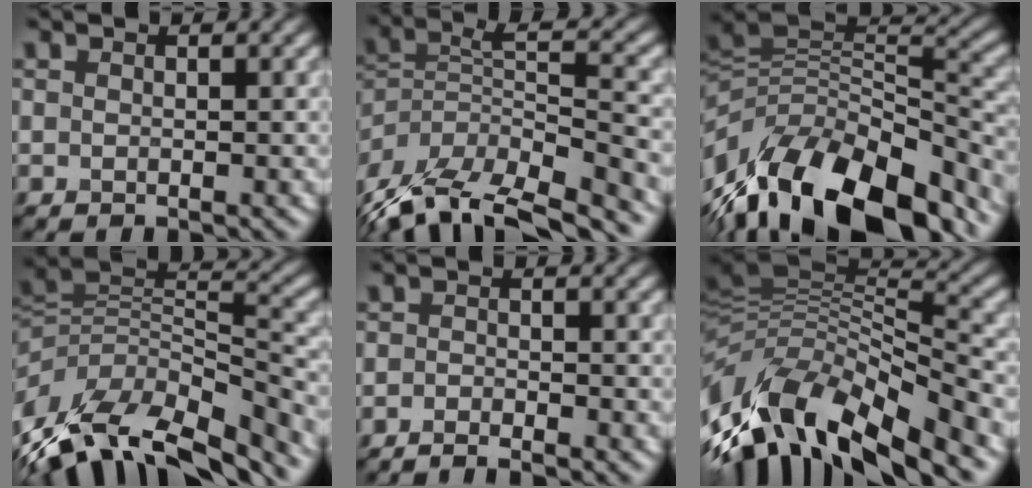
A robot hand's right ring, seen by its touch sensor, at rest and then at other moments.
{"total": 12.7, "force": [-9.7, 3.8, 7.2], "torque": [-0.152, 0.011, -0.155]}
{"total": 14.6, "force": [-7.0, 6.7, 10.9], "torque": [-0.214, 0.008, -0.120]}
{"total": 13.6, "force": [-7.6, 6.8, 9.1], "torque": [-0.194, 0.009, -0.110]}
{"total": 1.8, "force": [-1.6, 0.1, 0.7], "torque": [-0.014, 0.000, -0.032]}
{"total": 12.8, "force": [-5.7, 5.0, 10.3], "torque": [-0.205, 0.021, -0.108]}